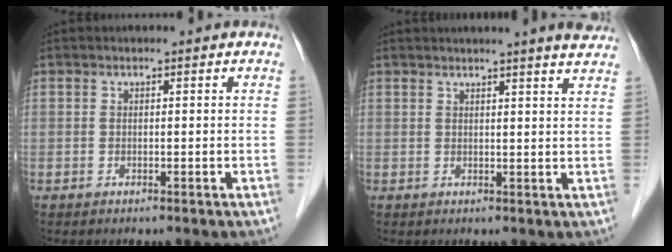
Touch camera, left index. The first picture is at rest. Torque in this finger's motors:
{"motor_torque": [0.81, -0.97, 0.36, 0.06]}